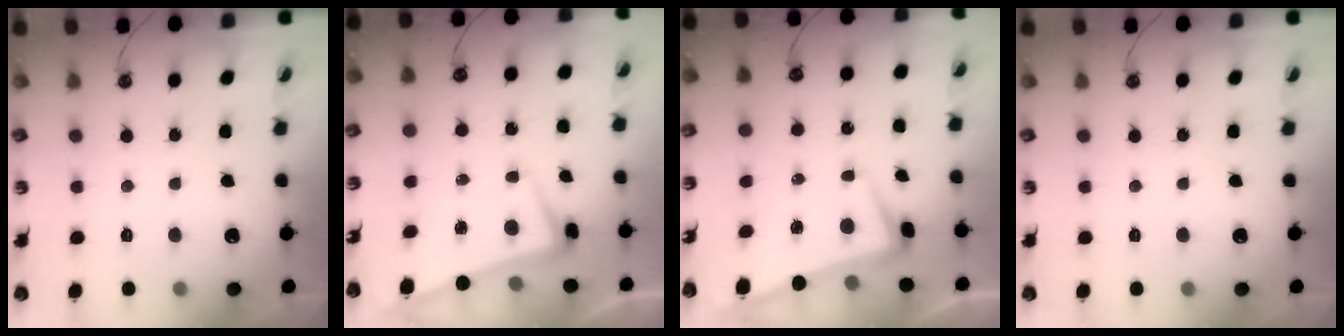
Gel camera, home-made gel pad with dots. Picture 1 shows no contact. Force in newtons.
{"total": 3.2, "press": 3.0, "slide": 1.0}
{"total": 2.3, "press": 1.3, "slide": 1.9}
{"total": 0.0}